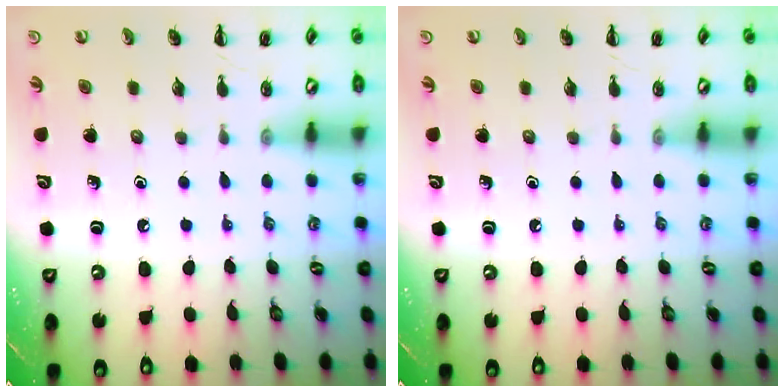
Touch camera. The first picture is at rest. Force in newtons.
{"total": 0.0}